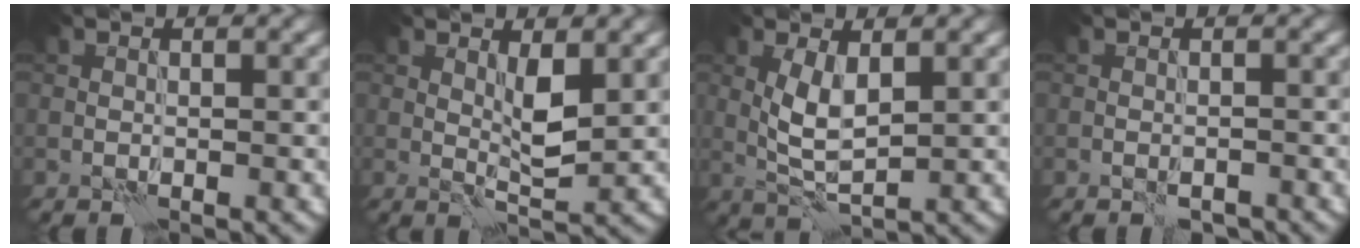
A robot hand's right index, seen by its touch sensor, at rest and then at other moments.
{"total": 2.3, "force": [1.1, 0.6, 1.9], "torque": [-0.038, -0.008, 0.021]}
{"total": 3.5, "force": [1.0, 1.4, 3.1], "torque": [-0.070, -0.002, 0.022]}
{"total": 1.5, "force": [-1.2, 0.5, 0.7], "torque": [-0.012, -0.001, -0.019]}